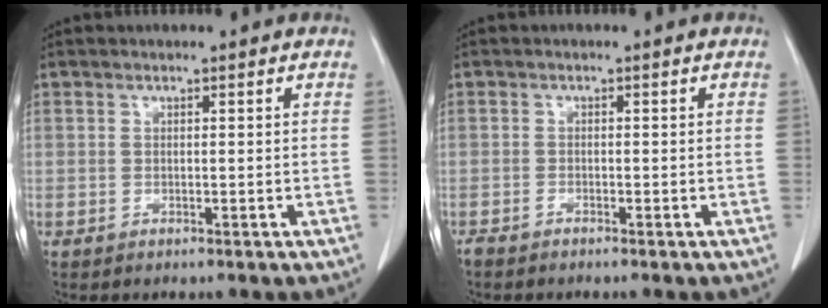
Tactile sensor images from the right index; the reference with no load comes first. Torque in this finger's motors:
{"motor_torque": [-0.02, -0.01, -0.01, 0.02]}